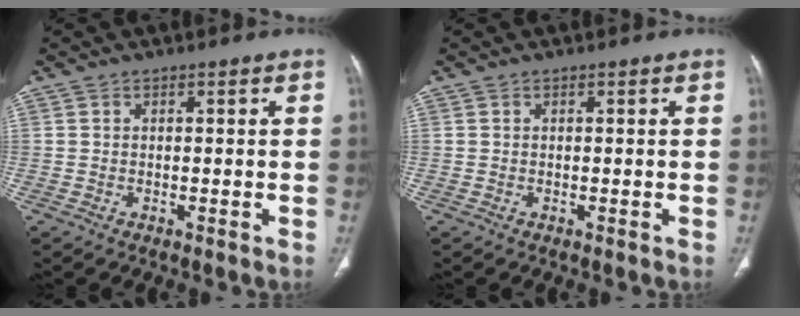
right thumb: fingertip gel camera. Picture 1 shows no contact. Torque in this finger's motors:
{"motor_torque": [0.11, 0.10, 0.06, -0.06, 0.01]}